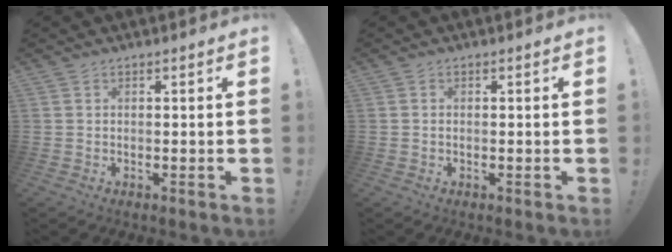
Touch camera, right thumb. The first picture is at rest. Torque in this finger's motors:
{"motor_torque": [-0.06, -0.24, -0.19, 0.10, -0.07]}